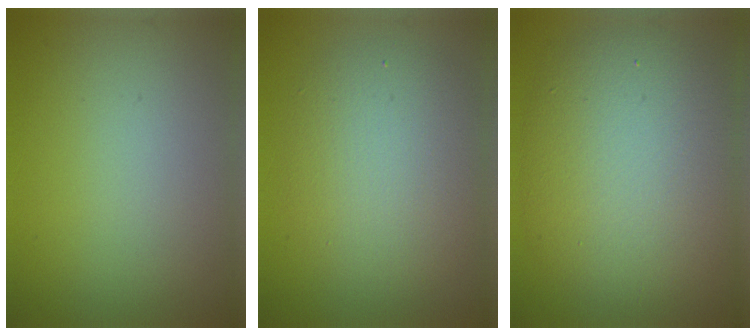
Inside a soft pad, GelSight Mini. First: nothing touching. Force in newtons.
{"total": 5.6, "press": 5.6, "slide": 0.2}
{"total": 10.4, "press": 10.4, "slide": 0.2}